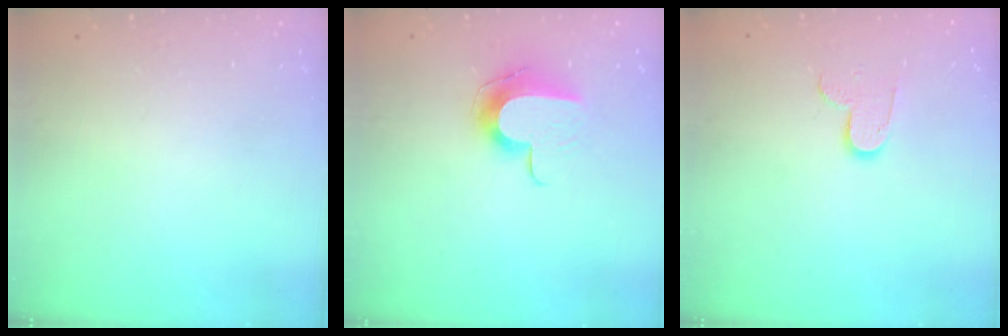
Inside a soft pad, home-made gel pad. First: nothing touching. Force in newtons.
{"total": 9.9, "press": 9.9, "slide": 0.3}
{"total": 7.6, "press": 7.6, "slide": 0.5}